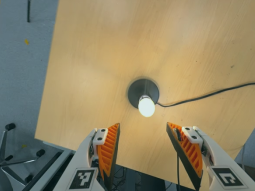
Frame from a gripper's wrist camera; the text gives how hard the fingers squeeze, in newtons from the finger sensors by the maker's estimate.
{"total": 0.0}